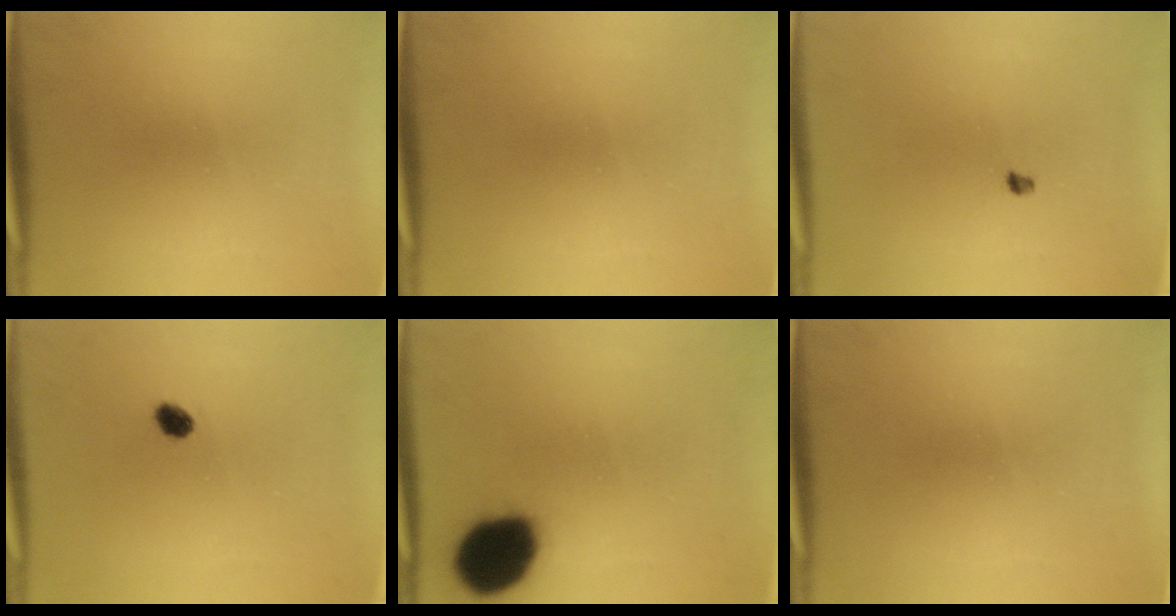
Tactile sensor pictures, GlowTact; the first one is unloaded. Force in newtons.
{"total": 0.0}
{"total": 1.1}
{"total": 2.2}
{"total": 17.8}
{"total": 0.0}